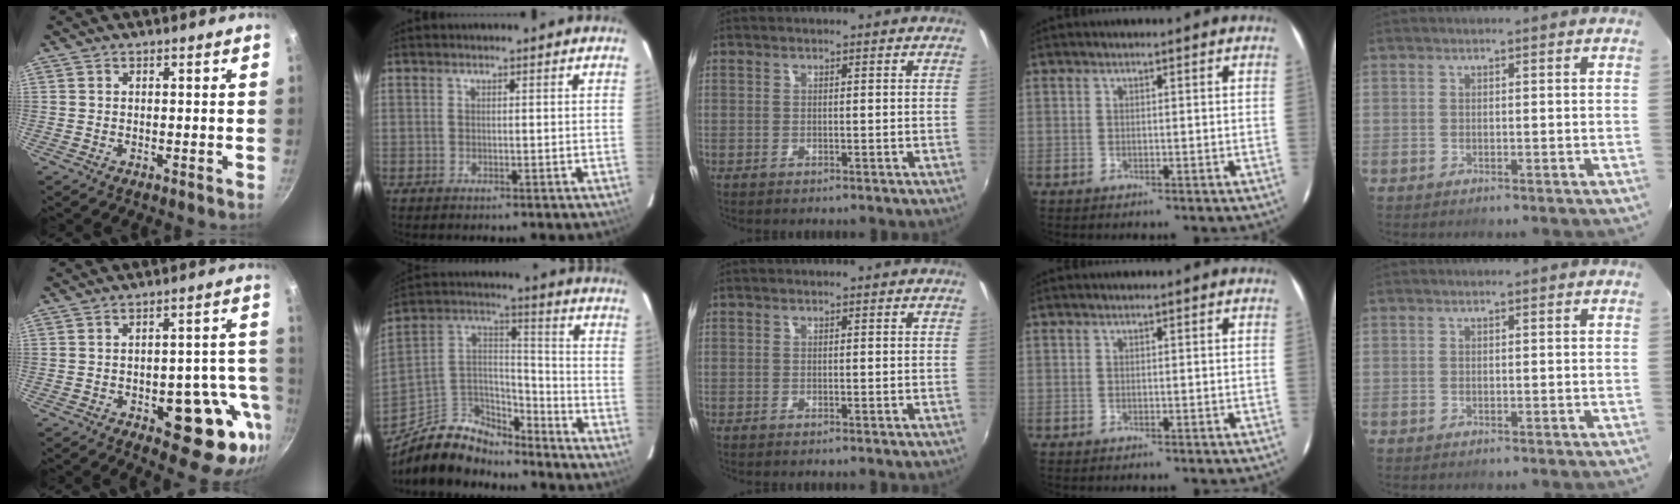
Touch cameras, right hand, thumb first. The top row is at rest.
{"thumb": {"total": 16.7, "force": [-6.5, 7.6, 13.4], "torque": [-0.111, 0.030, -0.082]}, "index": {"total": 14.5, "force": [-11.2, 6.9, 6.0], "torque": [-0.140, 0.042, -0.192]}}